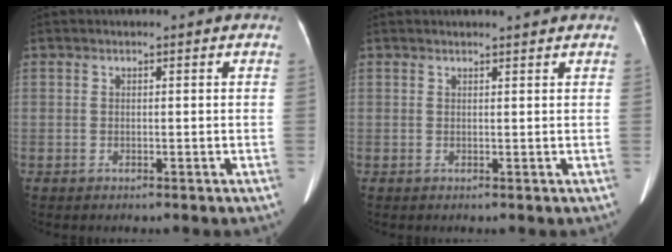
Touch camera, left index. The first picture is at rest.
{"total": 2.0, "force": [1.9, -0.3, 0.6], "torque": [-0.010, 0.007, 0.027]}